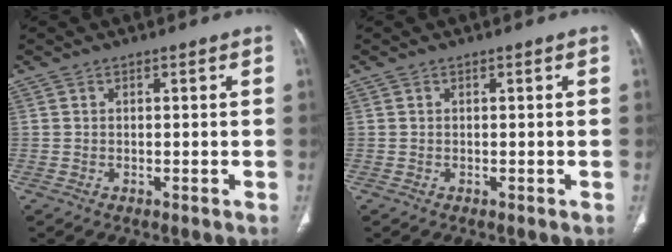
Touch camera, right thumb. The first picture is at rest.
{"total": 0.0}